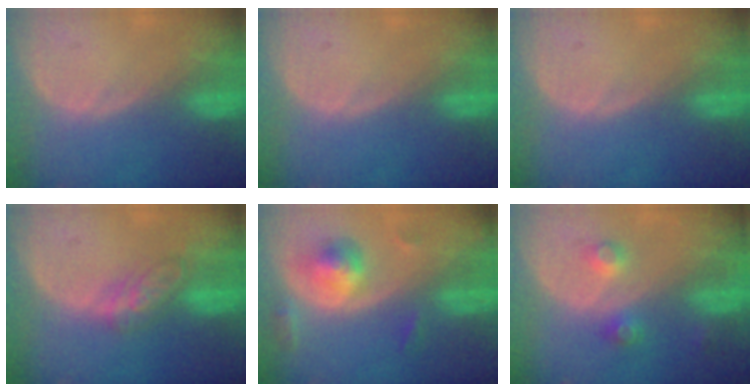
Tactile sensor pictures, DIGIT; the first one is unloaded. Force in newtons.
{"total": 0.0}
{"total": 0.0}
{"total": 4.7, "press": 4.7, "slide": 0.2}
{"total": 5.7, "press": 5.3, "slide": 1.9}
{"total": 3.6, "press": 3.5, "slide": 1.0}